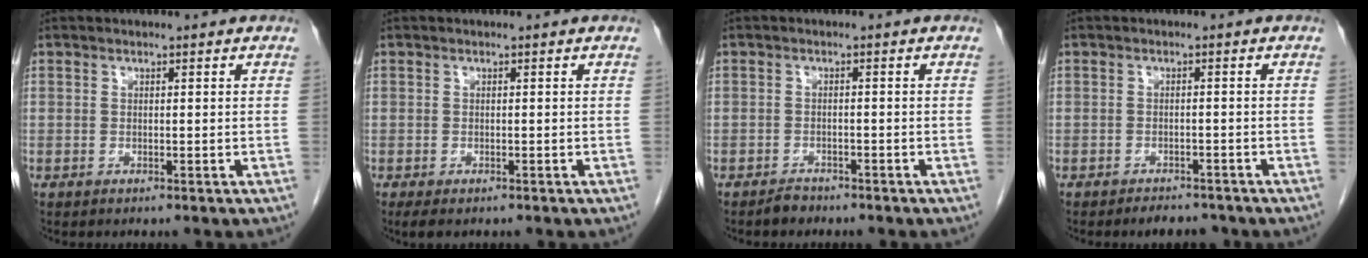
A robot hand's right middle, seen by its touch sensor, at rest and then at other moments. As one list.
[{"total": 2.3, "force": [-1.6, 1.0, 1.3], "torque": [-0.022, -0.004, -0.019]}, {"total": 2.0, "force": [-1.8, 0.7, 0.3], "torque": [-0.015, -0.003, -0.028]}, {"total": 3.3, "force": [-2.9, 1.2, 0.9], "torque": [-0.018, -0.003, -0.039]}]